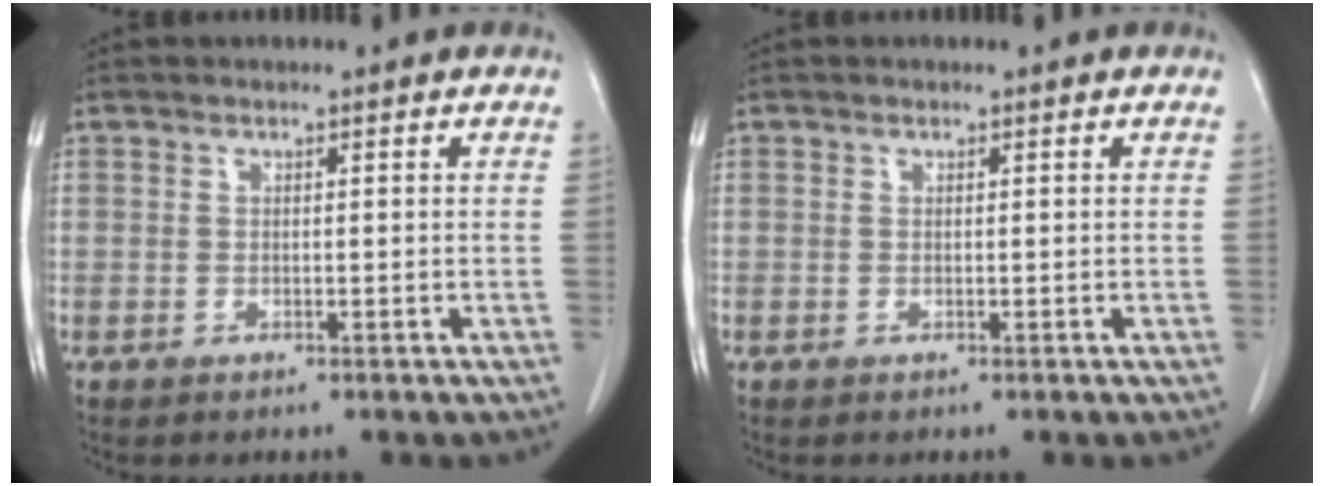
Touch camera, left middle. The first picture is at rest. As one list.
[{"total": 0.0}]